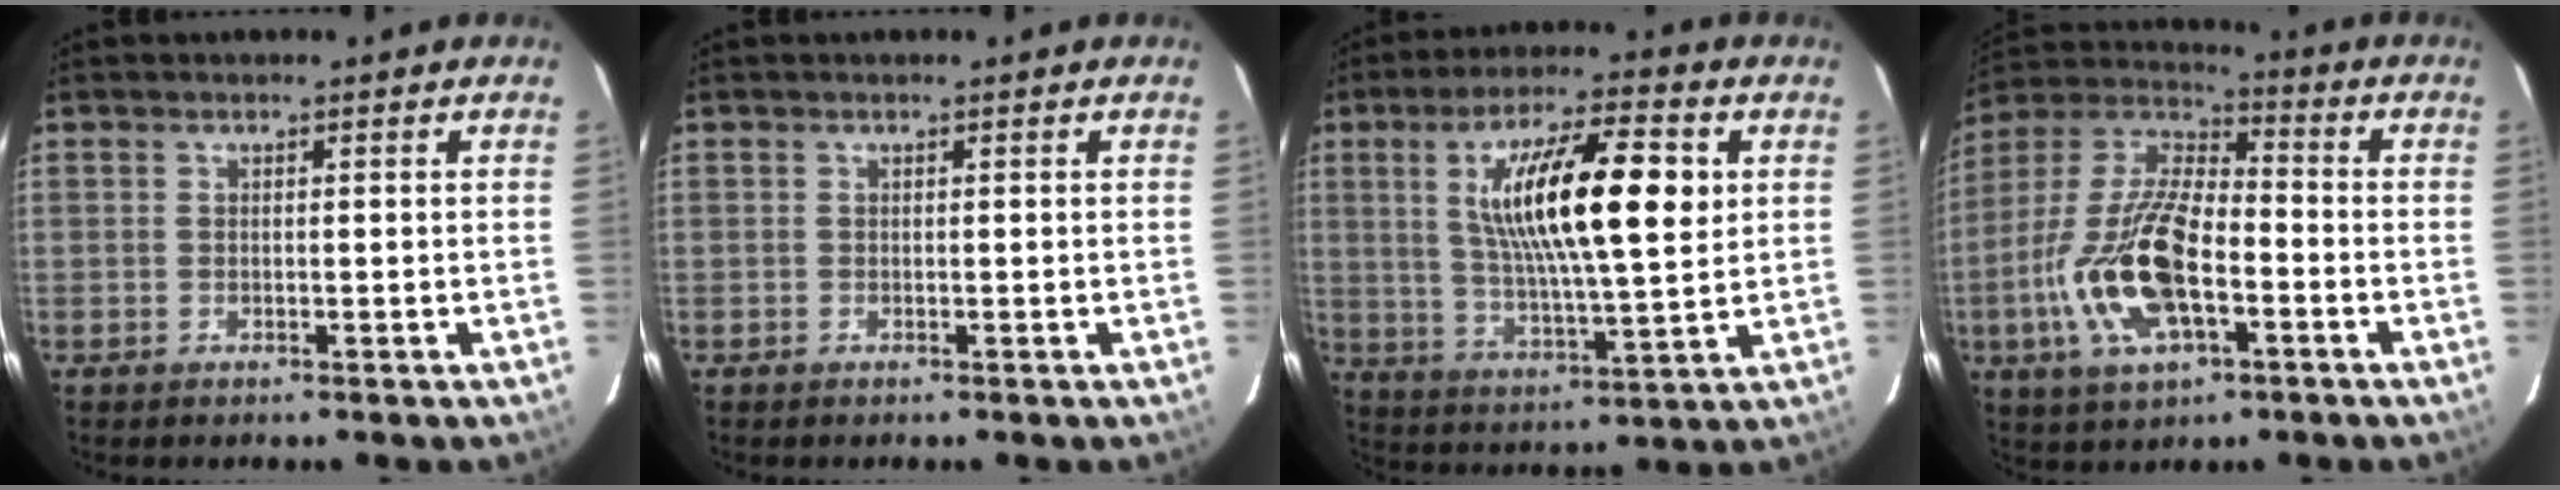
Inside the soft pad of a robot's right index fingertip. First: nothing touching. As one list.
[{"total": 0.0}, {"total": 17.8, "force": [4.3, 4.2, 16.8], "torque": [-0.292, 0.012, 0.078]}, {"total": 18.6, "force": [-5.5, 8.2, 15.7], "torque": [-0.333, -0.005, -0.104]}]